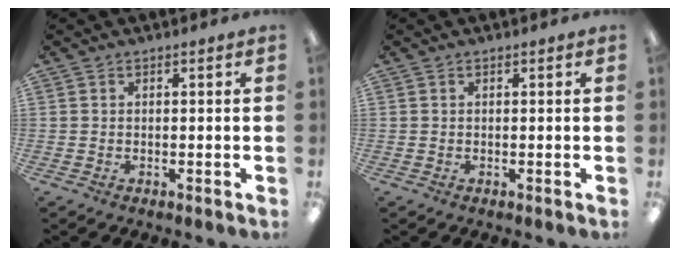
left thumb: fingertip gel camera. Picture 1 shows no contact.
{"total": 0.0}